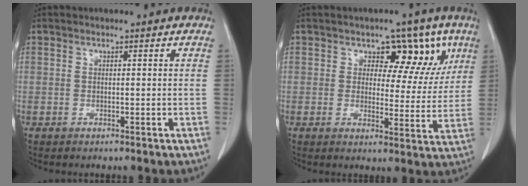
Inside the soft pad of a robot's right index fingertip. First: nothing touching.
{"total": 8.6, "force": [4.2, 5.4, 5.2], "torque": [-0.039, 0.012, 0.054]}